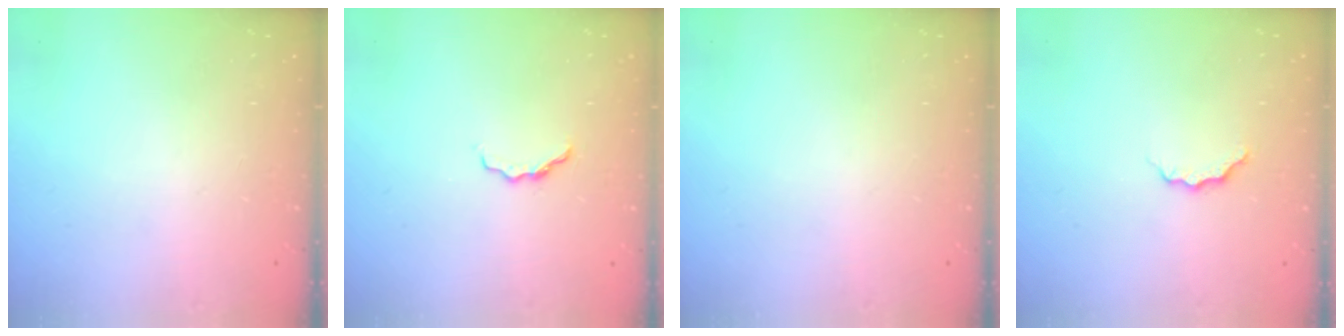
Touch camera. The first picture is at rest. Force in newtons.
{"total": 3.8, "press": 3.7, "slide": 0.6}
{"total": 0.0}
{"total": 3.5, "press": 3.5, "slide": 0.4}